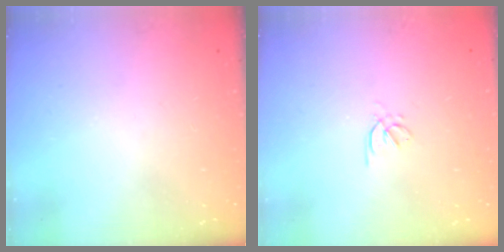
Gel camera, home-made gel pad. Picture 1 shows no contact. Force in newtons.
{"total": 1.6, "press": 1.5, "slide": 0.5}